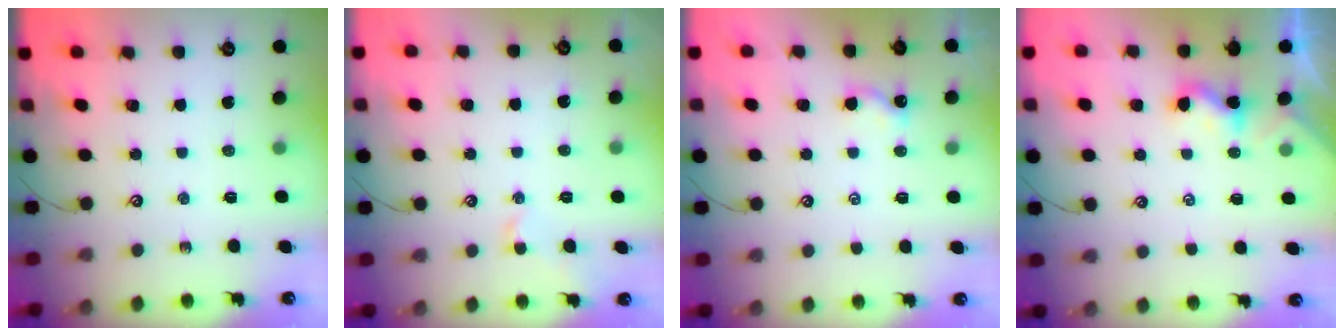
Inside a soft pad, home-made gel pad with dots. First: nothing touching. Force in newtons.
{"total": 0.7, "press": 0.4, "slide": 0.6}
{"total": 0.0}
{"total": 2.3, "press": 2.3, "slide": 0.2}